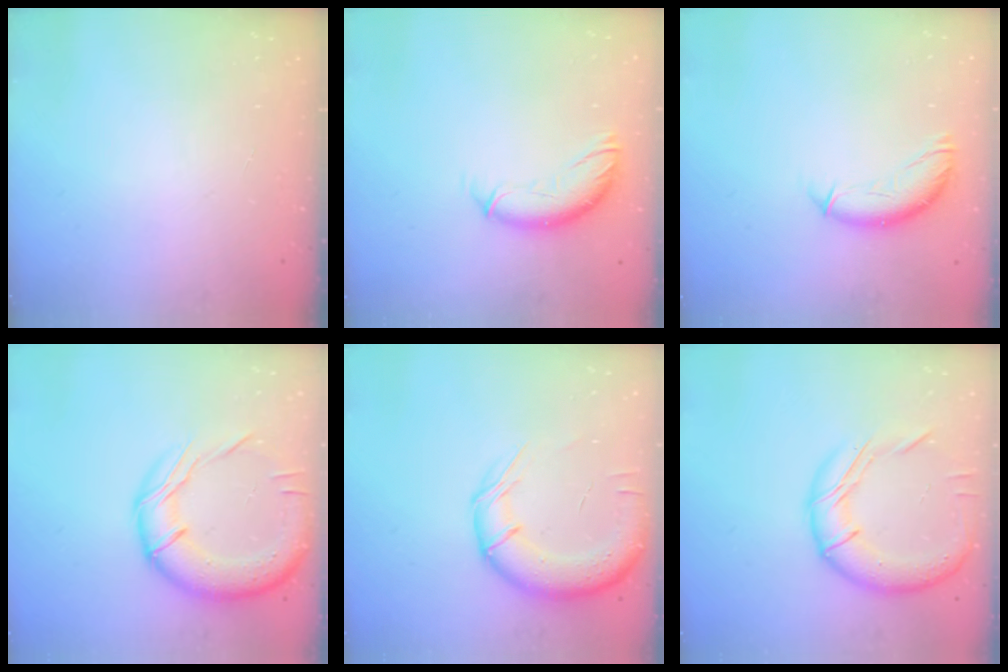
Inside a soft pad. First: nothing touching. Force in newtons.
{"total": 11.2, "press": 11.1, "slide": 1.7}
{"total": 11.7, "press": 11.6, "slide": 1.2}
{"total": 20.0, "press": 19.9, "slide": 2.3}
{"total": 15.0, "press": 14.6, "slide": 3.5}
{"total": 17.3, "press": 17.2, "slide": 1.3}